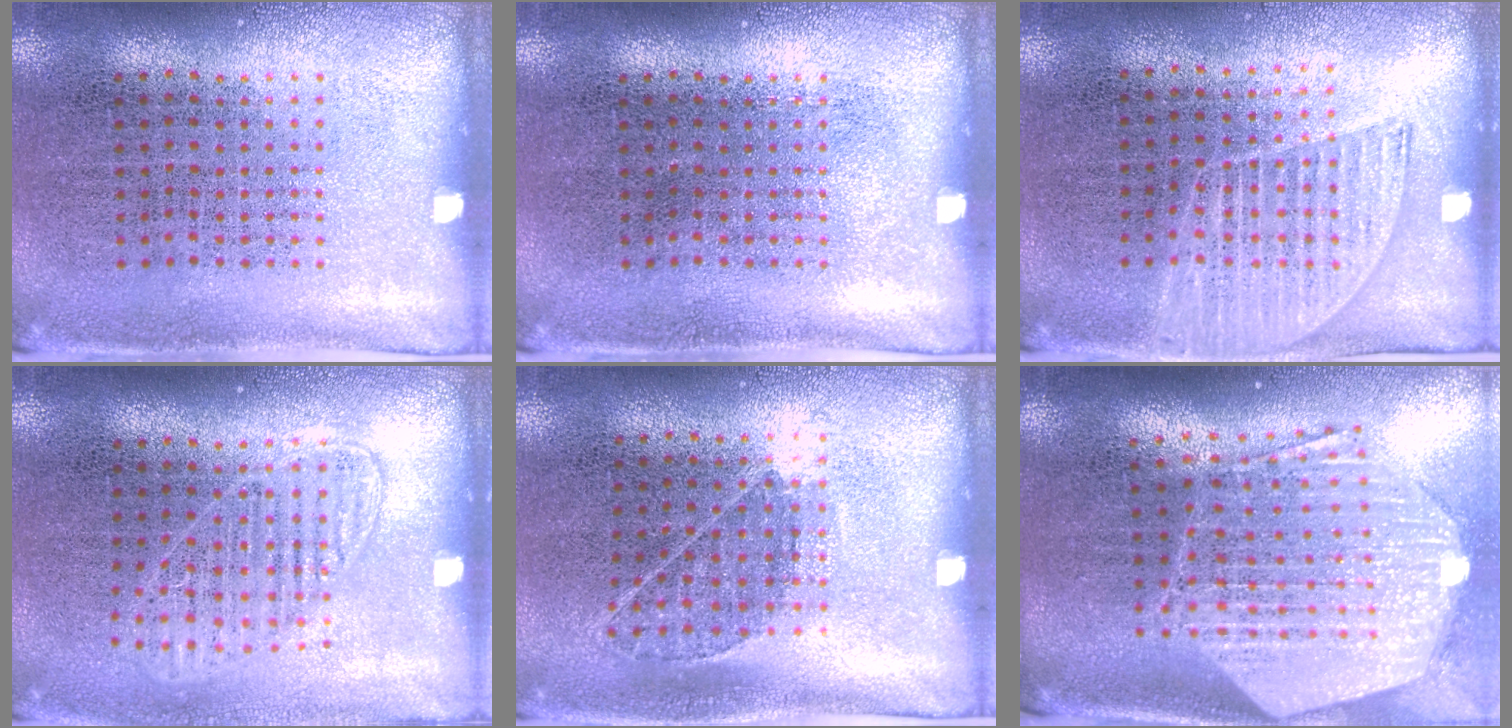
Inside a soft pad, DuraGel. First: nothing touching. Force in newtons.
{"total": 0.0}
{"total": 1.4, "press": 1.2, "slide": 0.6}
{"total": 1.4, "press": 1.2, "slide": 0.7}
{"total": 0.8, "press": 0.7, "slide": 0.5}
{"total": 2.9, "press": 2.3, "slide": 1.8}